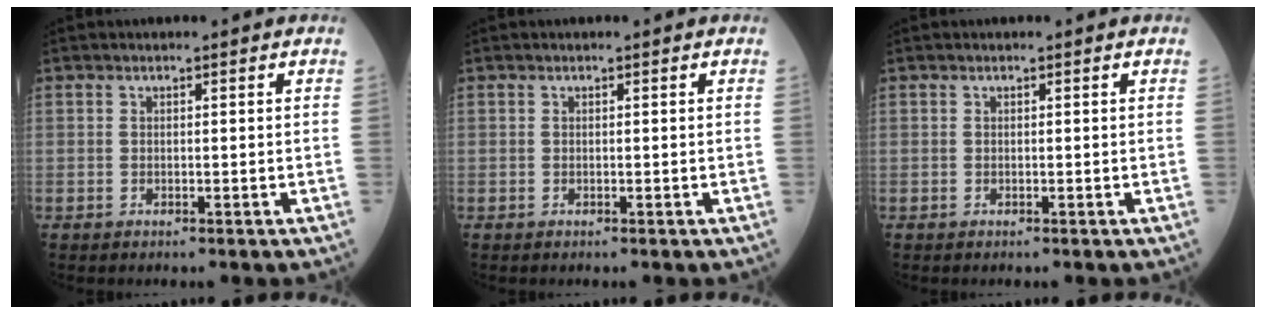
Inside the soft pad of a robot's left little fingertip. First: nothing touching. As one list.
[{"total": 0.0}, {"total": 0.0}]